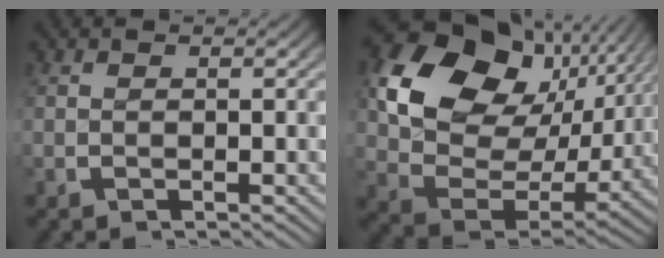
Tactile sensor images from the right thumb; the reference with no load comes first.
{"total": 16.4, "force": [3.5, 11.6, 11.1], "torque": [-0.229, -0.016, 0.053]}